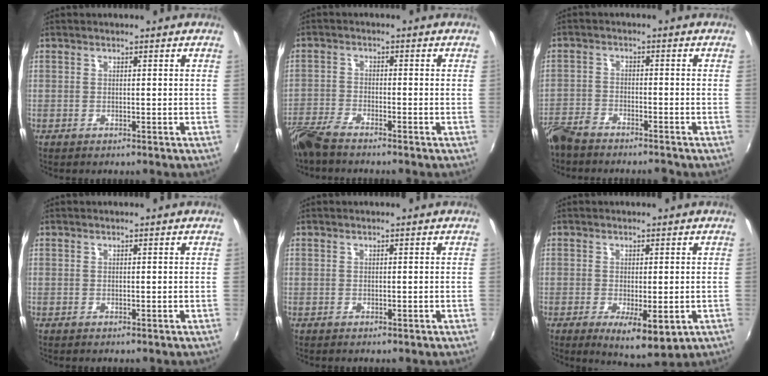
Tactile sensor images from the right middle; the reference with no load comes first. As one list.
[{"total": 5.6, "force": [-4.9, 0.9, 2.6], "torque": [-0.068, -0.013, -0.102]}, {"total": 6.8, "force": [-6.0, 2.0, 2.4], "torque": [-0.072, -0.011, -0.116]}, {"total": 0.0}, {"total": 0.0}, {"total": 6.9, "force": [-2.3, 2.5, 6.0], "torque": [-0.093, -0.019, -0.025]}]